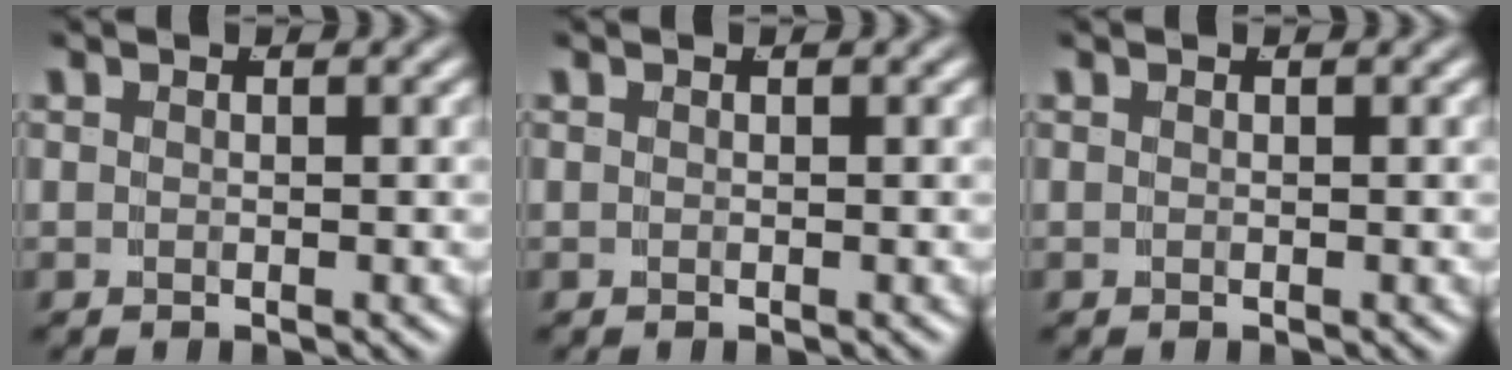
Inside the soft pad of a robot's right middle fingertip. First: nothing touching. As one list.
[{"total": 0.0}, {"total": 0.0}]